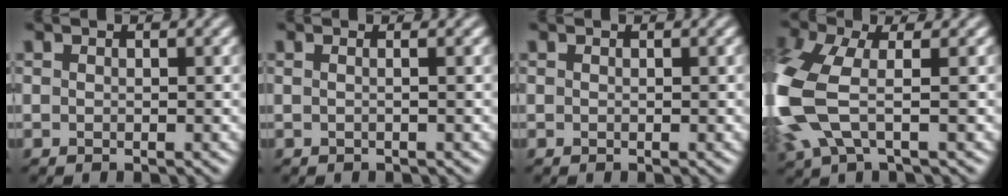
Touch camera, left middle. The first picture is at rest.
{"total": 0.7, "force": [0.1, -0.1, 0.7], "torque": [-0.016, -0.007, -0.004]}
{"total": 0.0}
{"total": 8.0, "force": [-1.1, 4.0, 6.9], "torque": [-0.199, -0.002, -0.034]}